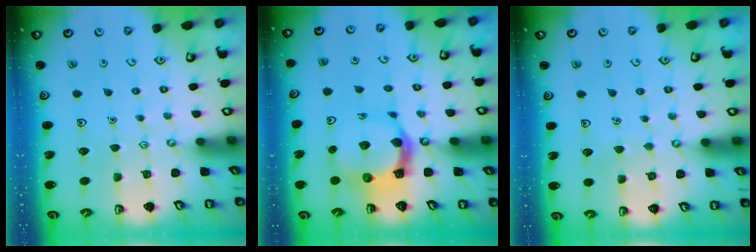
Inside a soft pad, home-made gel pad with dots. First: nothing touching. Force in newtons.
{"total": 8.7, "press": 8.7, "slide": 1.2}
{"total": 2.7, "press": 2.7, "slide": 0.2}